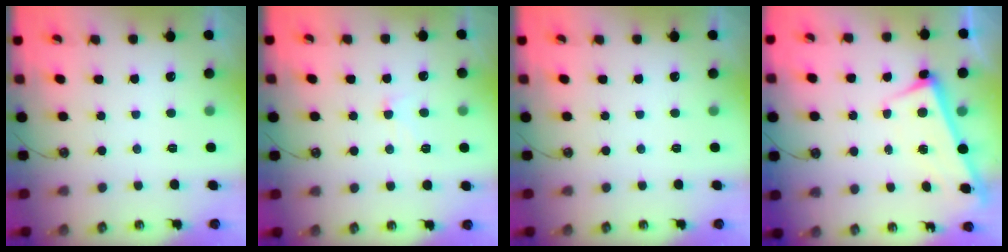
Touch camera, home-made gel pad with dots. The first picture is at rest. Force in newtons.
{"total": 1.8, "press": 1.7, "slide": 0.3}
{"total": 0.0}
{"total": 2.7, "press": 2.7, "slide": 0.4}